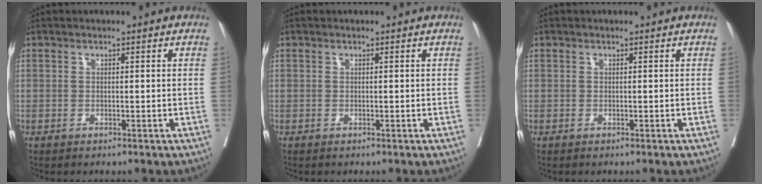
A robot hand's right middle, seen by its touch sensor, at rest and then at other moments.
{"total": 0.0}
{"total": 0.0}